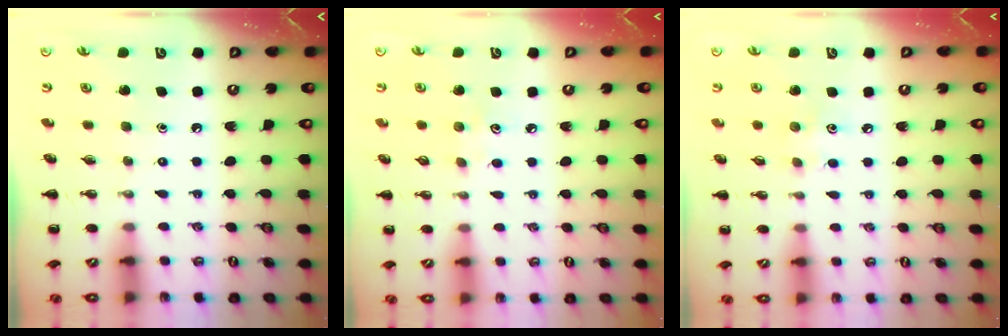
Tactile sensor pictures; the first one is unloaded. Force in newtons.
{"total": 3.2, "press": 3.1, "slide": 0.8}
{"total": 4.0, "press": 3.9, "slide": 1.0}